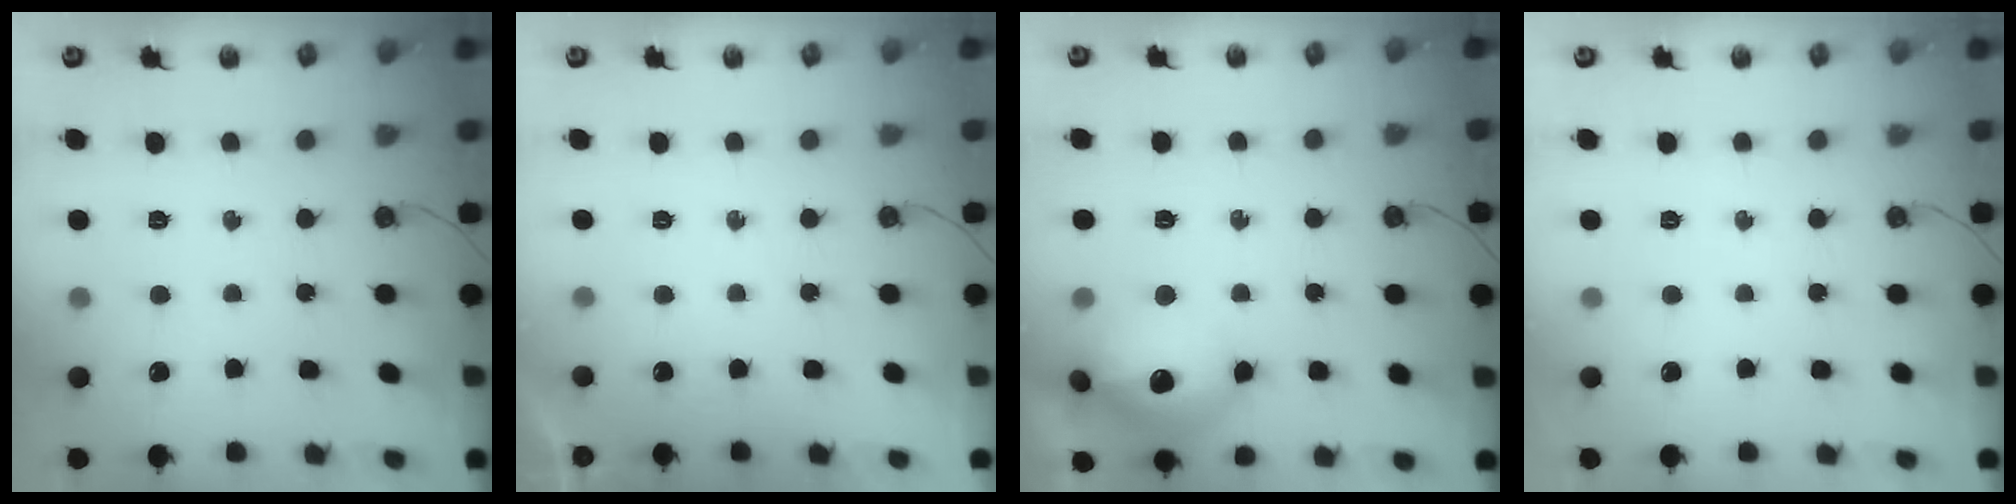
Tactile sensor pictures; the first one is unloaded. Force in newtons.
{"total": 0.0}
{"total": 18.2, "press": 18.2, "slide": 1.4}
{"total": 0.0}